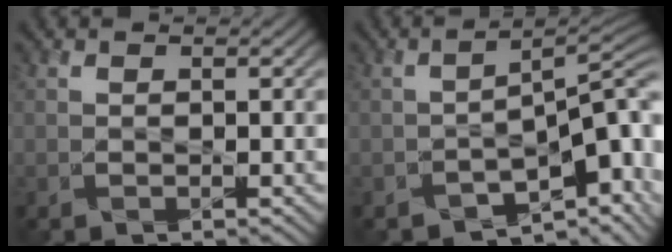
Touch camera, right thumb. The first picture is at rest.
{"total": 8.5, "force": [-3.7, 3.5, 6.9], "torque": [-0.097, -0.014, -0.058]}